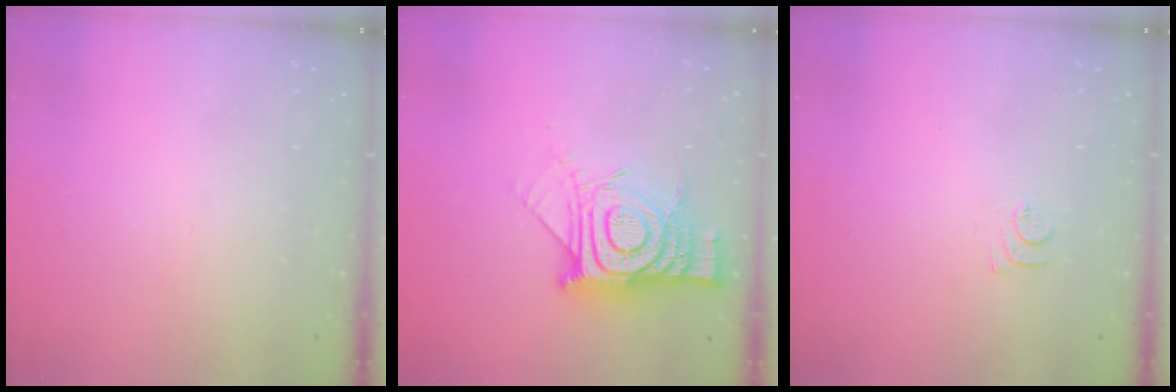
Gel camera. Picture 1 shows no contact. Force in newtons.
{"total": 15.7, "press": 15.6, "slide": 1.3}
{"total": 5.8, "press": 5.7, "slide": 0.4}